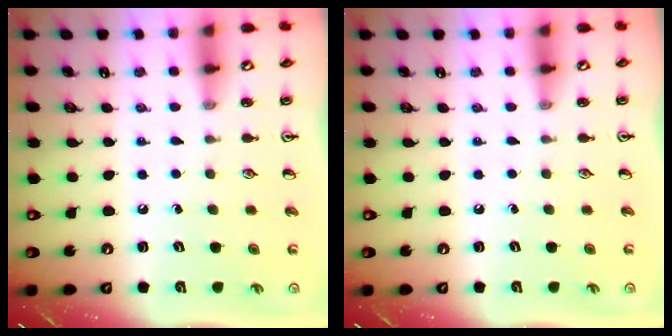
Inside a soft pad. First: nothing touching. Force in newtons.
{"total": 0.0}